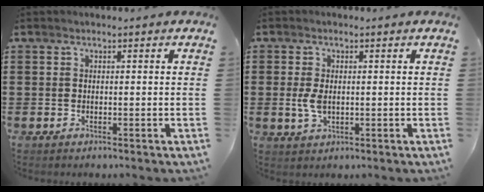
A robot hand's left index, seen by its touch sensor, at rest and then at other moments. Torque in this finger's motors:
{"motor_torque": [0.49, 0.14, 0.33, 0.08]}